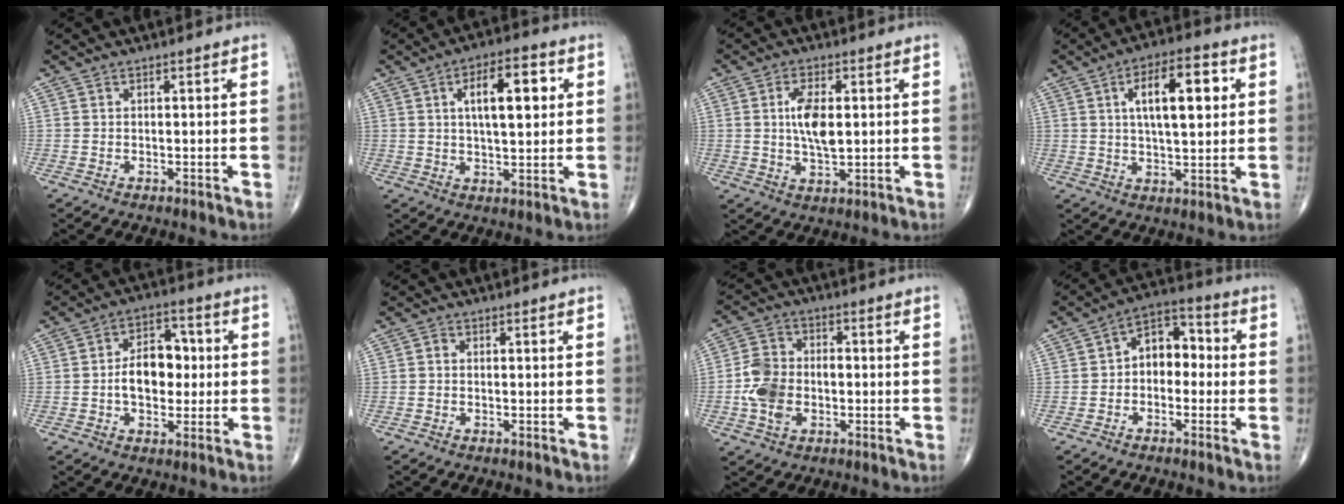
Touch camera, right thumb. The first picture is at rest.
{"total": 11.1, "force": [3.0, 4.5, 9.7], "torque": [-0.135, 0.001, 0.045]}
{"total": 7.6, "force": [1.0, 3.4, 6.7], "torque": [-0.124, -0.006, 0.017]}
{"total": 13.2, "force": [3.5, 5.3, 11.6], "torque": [-0.171, 0.003, 0.056]}
{"total": 10.0, "force": [-0.2, 6.6, 7.5], "torque": [-0.090, 0.021, -0.010]}
{"total": 0.7, "force": [-0.1, 0.6, 0.4], "torque": [-0.004, 0.001, -0.007]}
{"total": 9.2, "force": [-1.8, 6.5, 6.2], "torque": [-0.113, 0.020, -0.039]}
{"total": 8.5, "force": [-0.4, 5.9, 6.2], "torque": [-0.062, 0.036, -0.025]}